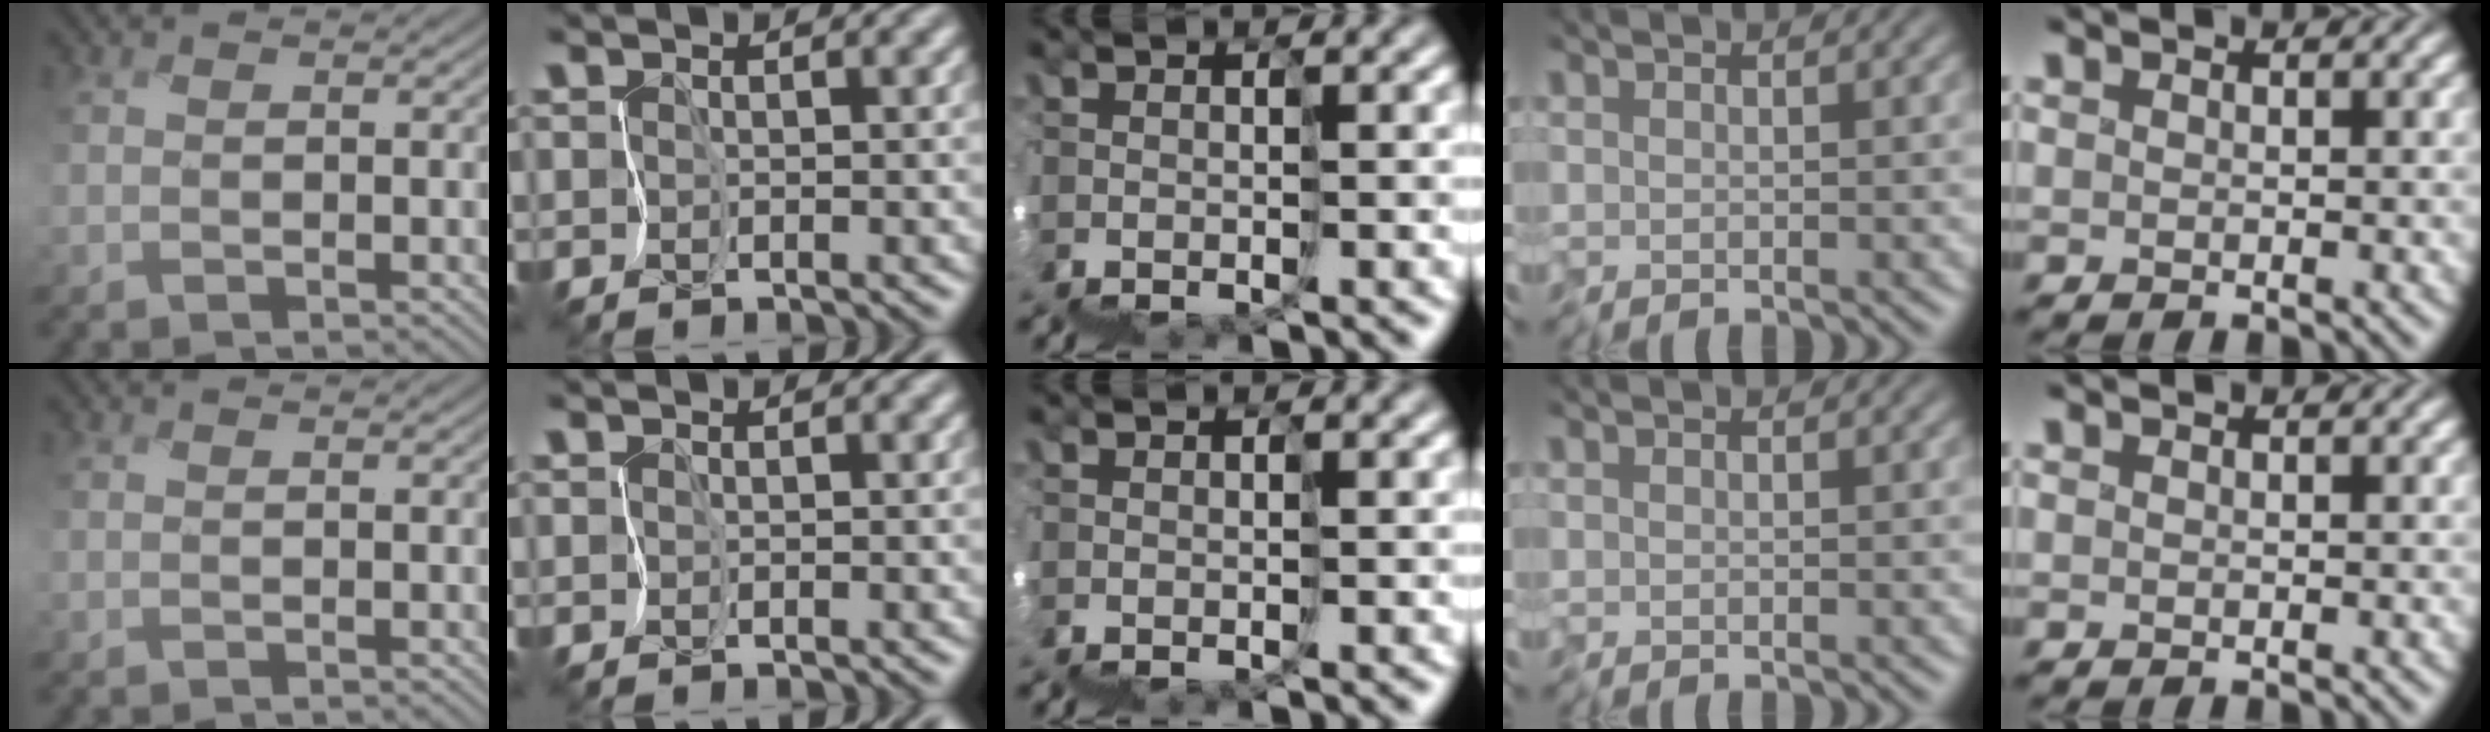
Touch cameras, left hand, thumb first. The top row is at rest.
{}